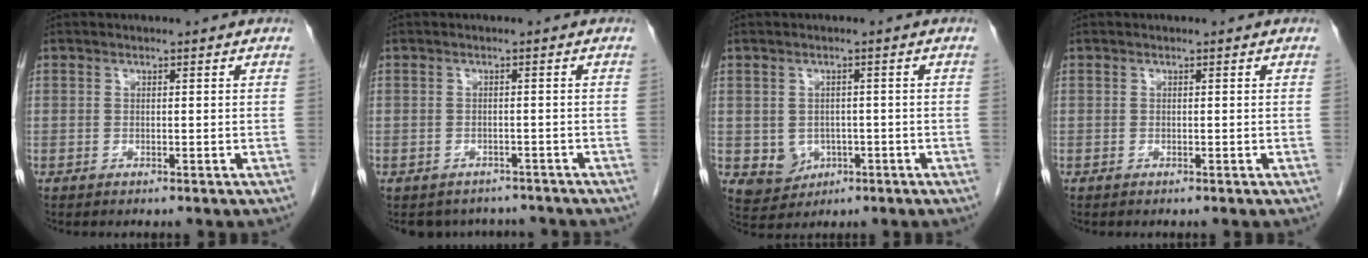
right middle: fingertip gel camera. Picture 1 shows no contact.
{"total": 5.4, "force": [-4.9, 2.4, 0.1], "torque": [0.009, 0.011, -0.058]}
{"total": 4.3, "force": [-0.9, 3.9, 1.5], "torque": [-0.021, 0.003, 0.001]}
{"total": 0.0}